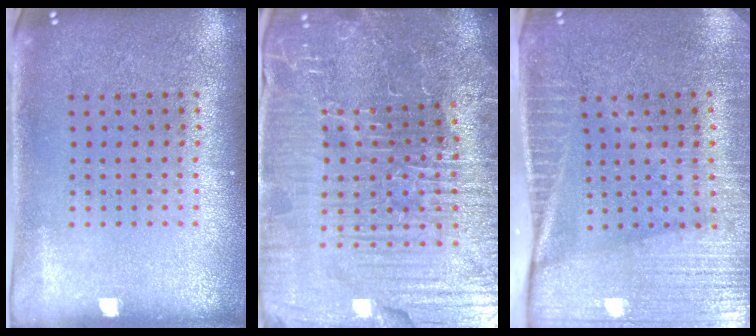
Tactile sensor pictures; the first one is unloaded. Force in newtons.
{"total": 5.9, "press": 5.6, "slide": 1.9}
{"total": 4.0, "press": 3.5, "slide": 2.0}